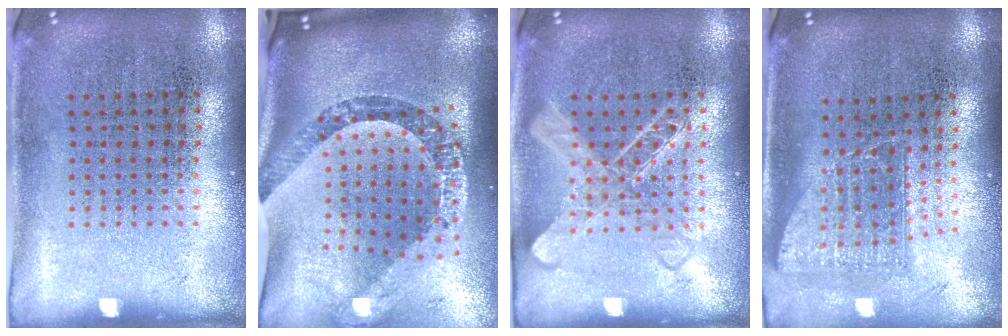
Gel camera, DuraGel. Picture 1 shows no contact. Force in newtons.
{"total": 3.3, "press": 2.2, "slide": 2.4}
{"total": 2.5, "press": 2.4, "slide": 0.5}
{"total": 1.7, "press": 1.3, "slide": 1.1}